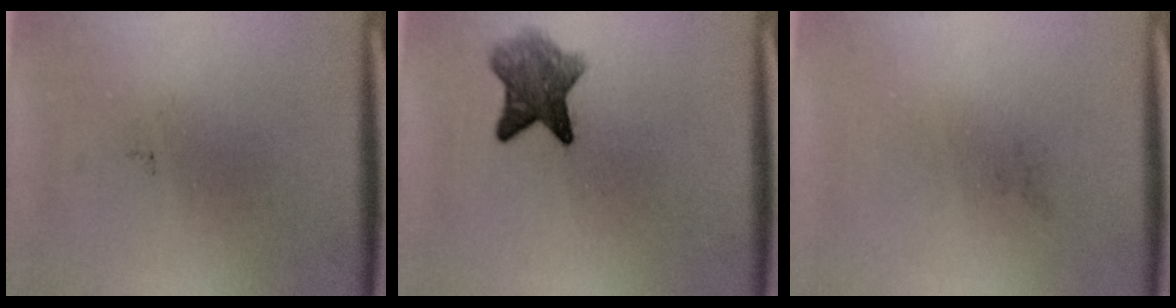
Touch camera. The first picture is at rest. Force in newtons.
{"total": 5.7}
{"total": 0.0}